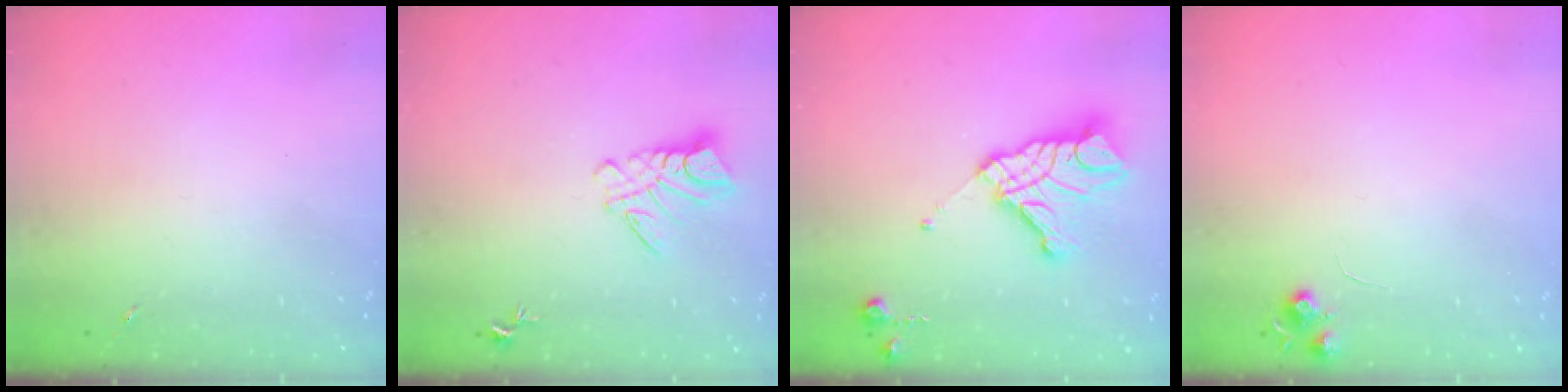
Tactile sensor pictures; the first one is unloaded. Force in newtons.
{"total": 9.2, "press": 9.2, "slide": 0.9}
{"total": 18.0, "press": 17.9, "slide": 1.7}
{"total": 6.5, "press": 6.5, "slide": 0.8}